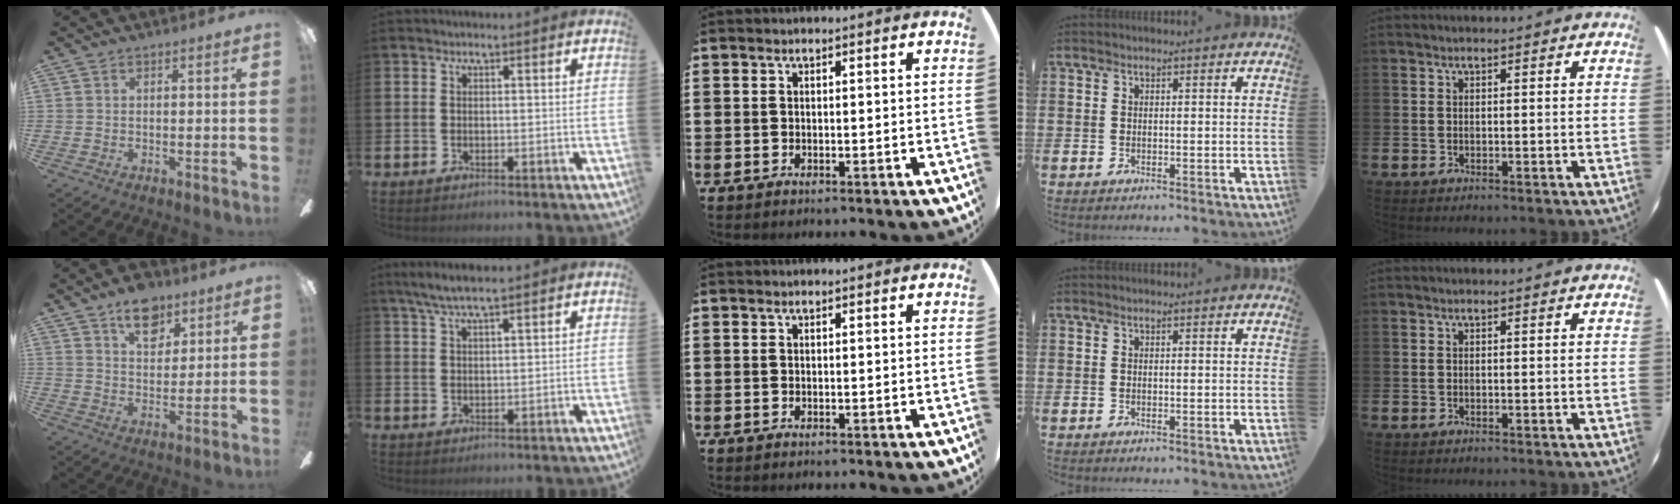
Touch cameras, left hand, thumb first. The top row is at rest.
{"thumb": {"total": 10.4, "force": [7.0, 5.6, 5.3], "torque": [-0.065, -0.028, 0.124]}, "index": {"total": 5.0, "force": [4.1, 0.9, 2.8], "torque": [-0.060, -0.006, 0.072]}}